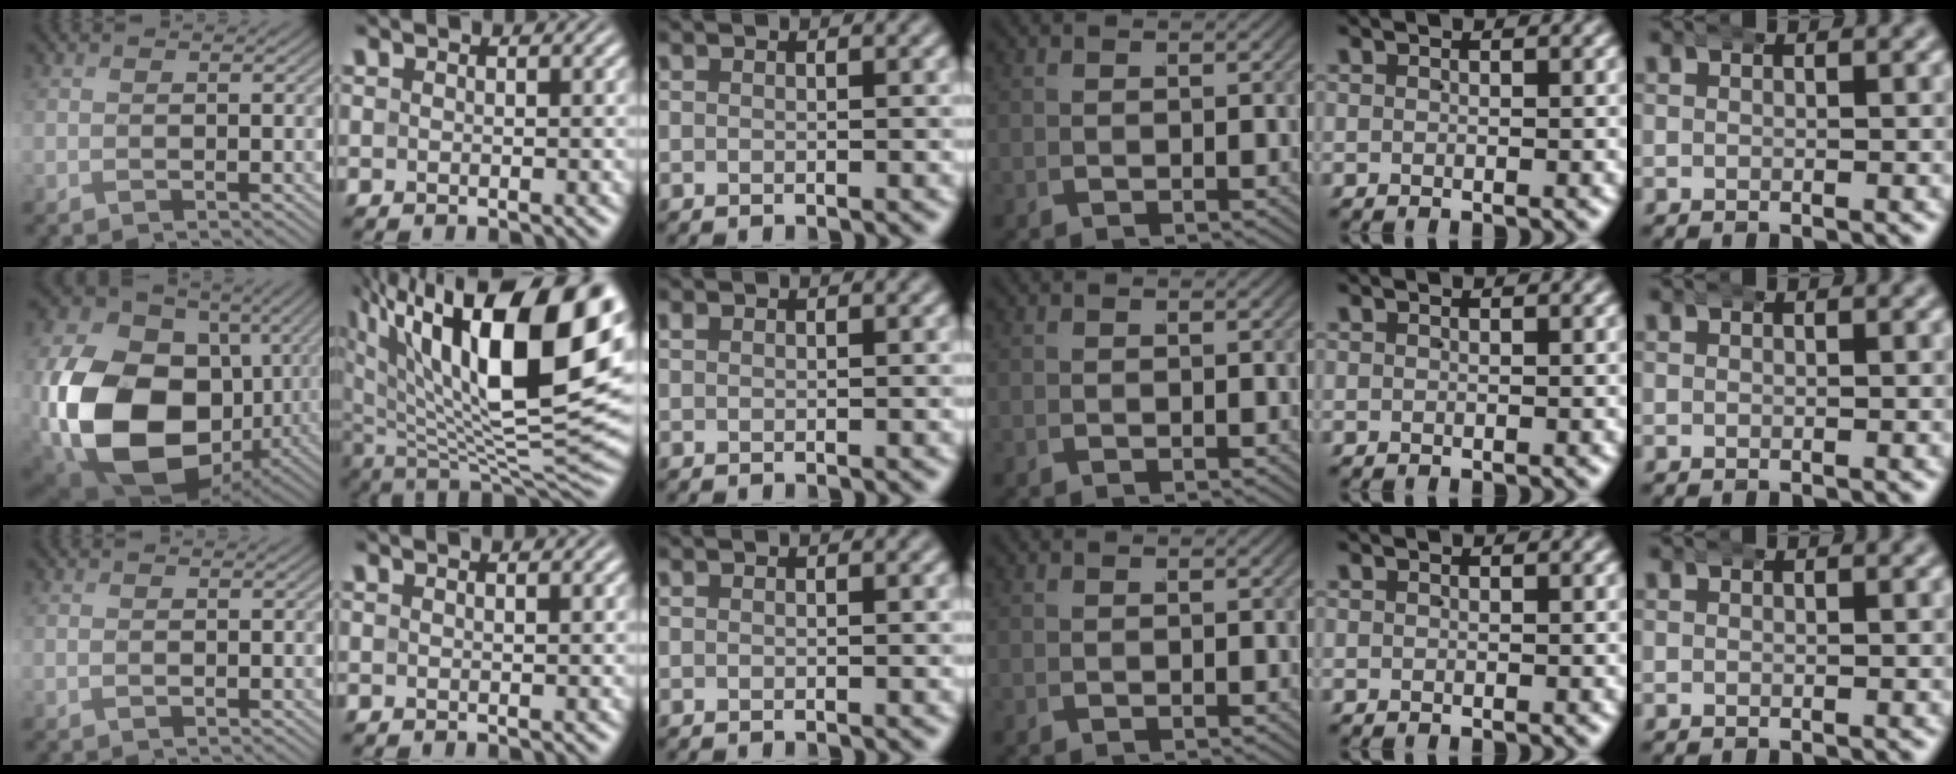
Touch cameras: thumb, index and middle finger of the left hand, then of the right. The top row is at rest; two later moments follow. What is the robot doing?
{"motion": "wrap", "object": "aluminum foil"}